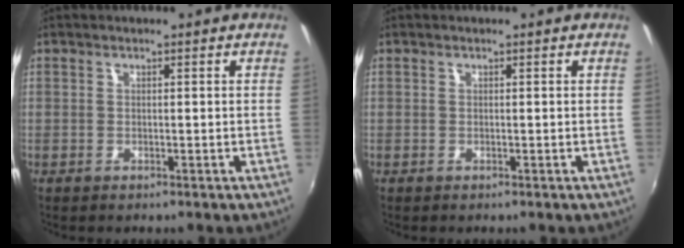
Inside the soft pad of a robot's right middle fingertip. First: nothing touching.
{"total": 0.0}